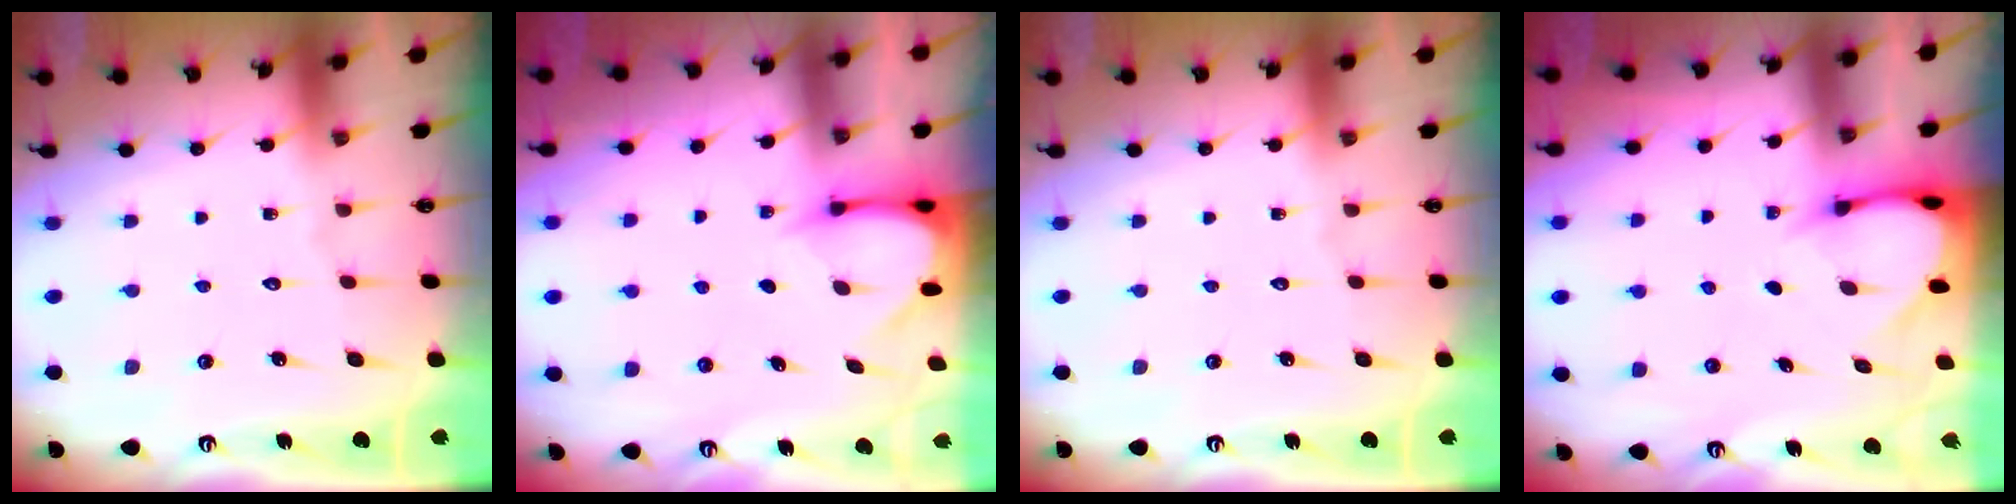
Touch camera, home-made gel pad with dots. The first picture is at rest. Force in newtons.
{"total": 3.8, "press": 3.7, "slide": 0.3}
{"total": 0.0}
{"total": 3.3, "press": 3.3, "slide": 0.2}